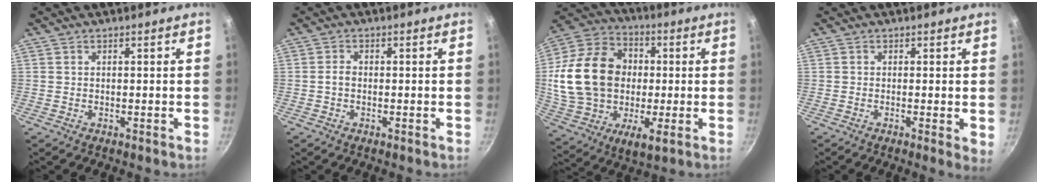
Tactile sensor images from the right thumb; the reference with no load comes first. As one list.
[{"total": 1.6, "force": [-0.3, 1.1, 1.1], "torque": [-0.019, 0.010, -0.007]}, {"total": 23.6, "force": [2.0, 17.0, 16.2], "torque": [-0.285, 0.017, 0.030]}, {"total": 2.6, "force": [-0.1, 0.6, 2.6], "torque": [-0.035, -0.008, -0.005]}]